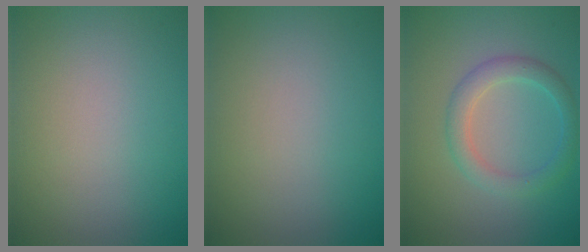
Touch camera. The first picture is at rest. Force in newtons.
{"total": 0.0}
{"total": 2.8, "press": 2.8, "slide": 0.0}